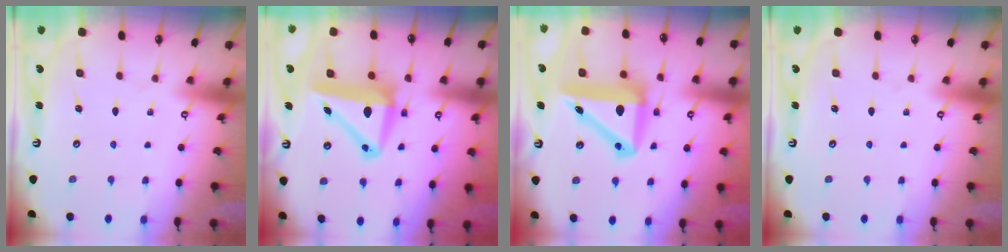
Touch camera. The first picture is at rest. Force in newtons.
{"total": 10.8, "press": 10.6, "slide": 2.0}
{"total": 13.3, "press": 13.0, "slide": 2.8}
{"total": 0.0}